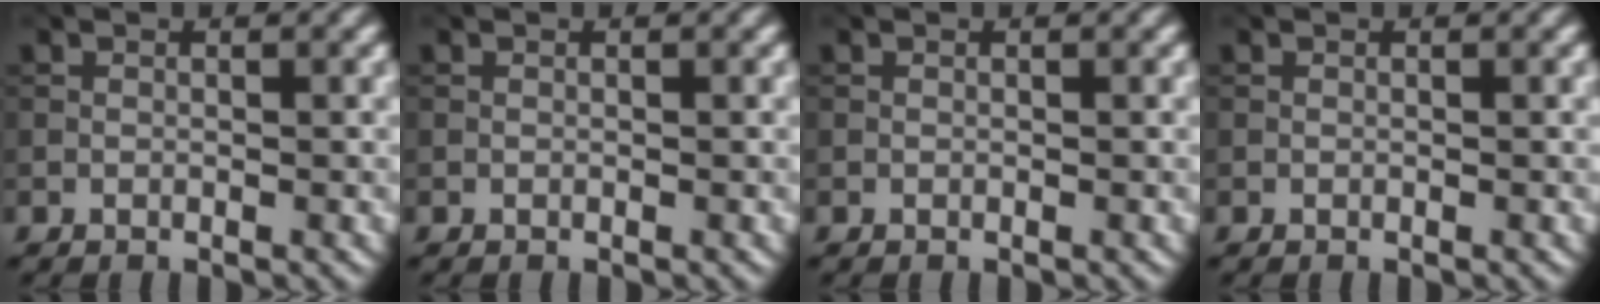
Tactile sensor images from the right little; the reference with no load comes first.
{"total": 0.0}
{"total": 0.0}
{"total": 0.0}